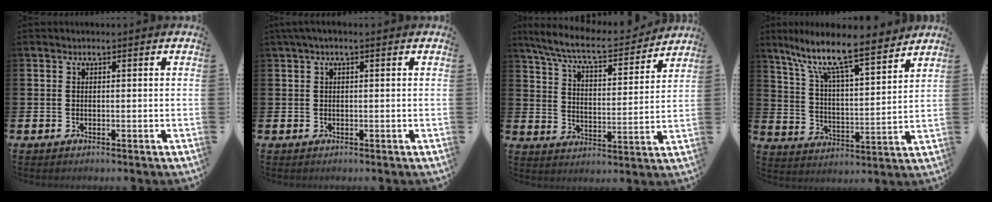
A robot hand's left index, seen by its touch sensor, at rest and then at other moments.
{"total": 1.0, "force": [0.3, 0.2, 1.0], "torque": [-0.019, 0.003, 0.004]}
{"total": 8.0, "force": [7.3, 1.1, 3.0], "torque": [-0.089, -0.049, 0.123]}
{"total": 10.2, "force": [8.8, 1.5, 4.9], "torque": [-0.115, -0.068, 0.143]}